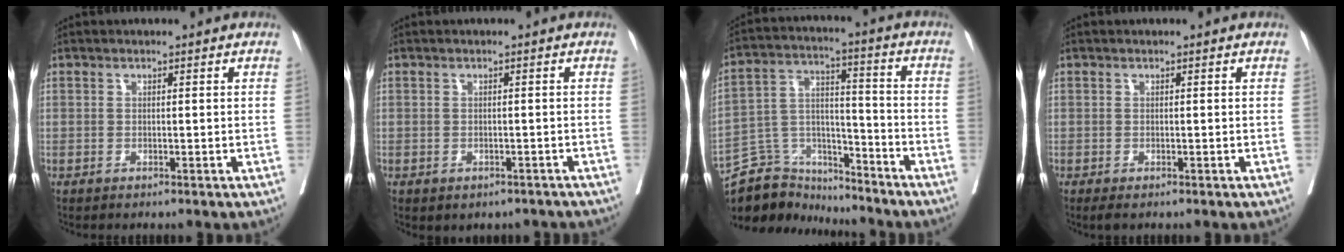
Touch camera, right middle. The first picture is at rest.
{"total": 3.8, "force": [-2.9, 2.0, 1.4], "torque": [-0.017, 0.012, -0.028]}
{"total": 12.7, "force": [-11.9, 4.2, 0.9], "torque": [-0.020, 0.055, -0.209]}
{"total": 1.0, "force": [-0.5, 0.5, 0.7], "torque": [-0.010, -0.003, -0.004]}